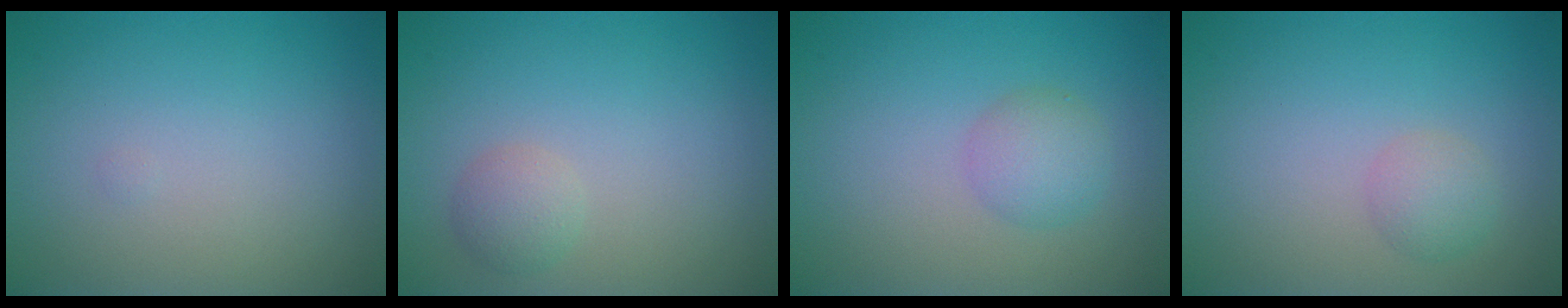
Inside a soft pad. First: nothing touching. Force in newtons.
{"total": 1.6, "press": 1.6, "slide": 0.1}
{"total": 2.3, "press": 2.3, "slide": 0.0}
{"total": 1.7, "press": 1.7, "slide": 0.1}